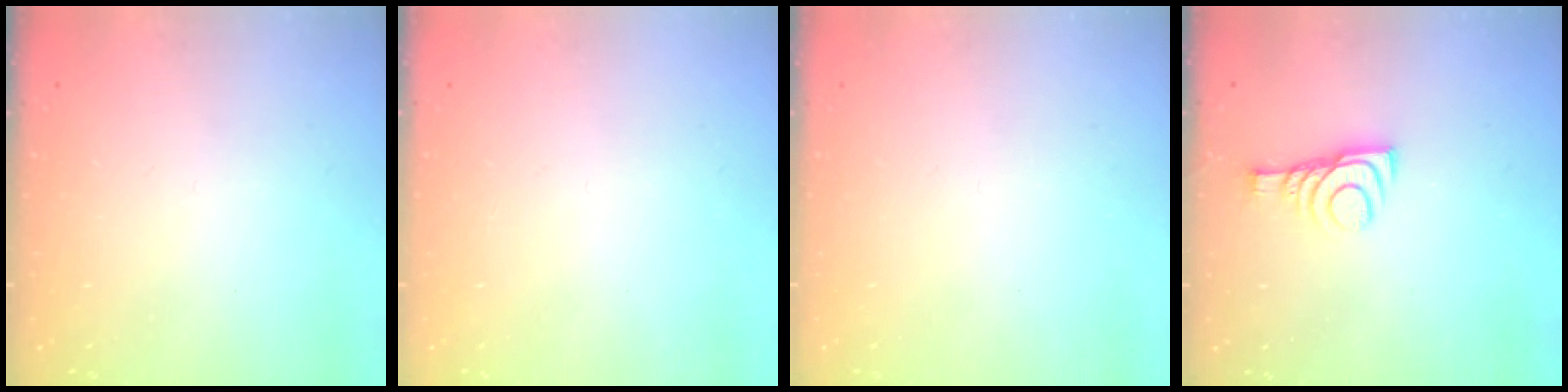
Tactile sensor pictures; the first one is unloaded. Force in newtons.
{"total": 1.6, "press": 1.6, "slide": 0.1}
{"total": 1.5, "press": 1.5, "slide": 0.1}
{"total": 9.2, "press": 9.2, "slide": 0.2}